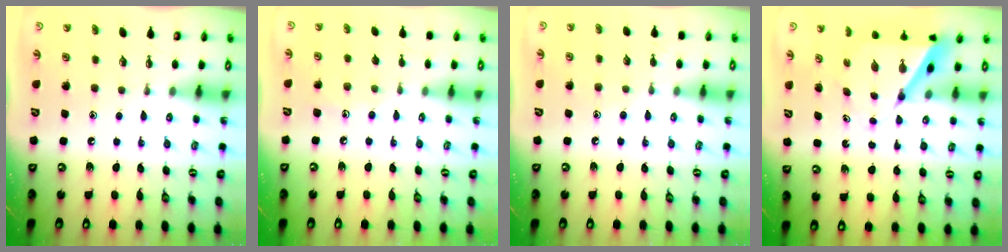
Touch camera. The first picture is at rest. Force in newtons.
{"total": 4.9, "press": 4.9, "slide": 0.5}
{"total": 7.0, "press": 7.0, "slide": 0.7}
{"total": 7.0, "press": 7.0, "slide": 0.6}